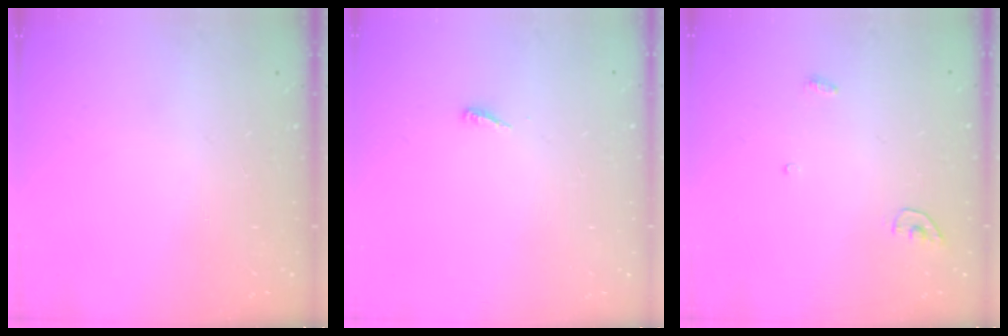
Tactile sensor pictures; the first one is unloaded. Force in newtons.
{"total": 3.2, "press": 3.2, "slide": 0.2}
{"total": 3.4, "press": 3.4, "slide": 0.3}